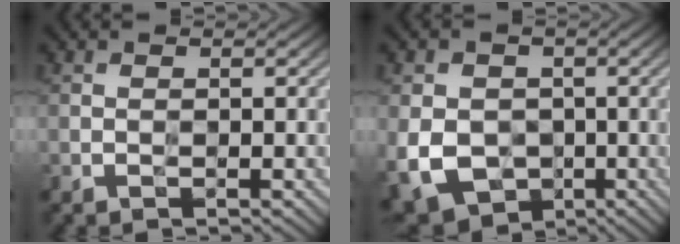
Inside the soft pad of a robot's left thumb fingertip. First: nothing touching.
{"total": 9.6, "force": [-1.8, 7.9, 5.1], "torque": [-0.127, -0.021, -0.038]}